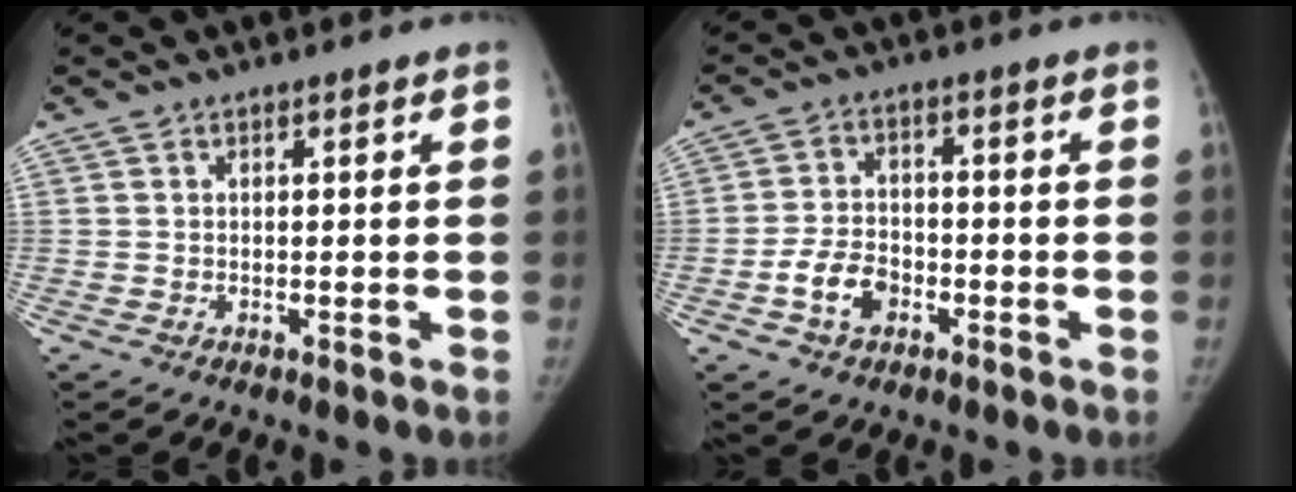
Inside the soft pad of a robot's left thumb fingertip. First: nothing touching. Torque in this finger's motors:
{"motor_torque": [-0.75, 1.05, 0.93, 0.48, 0.00]}